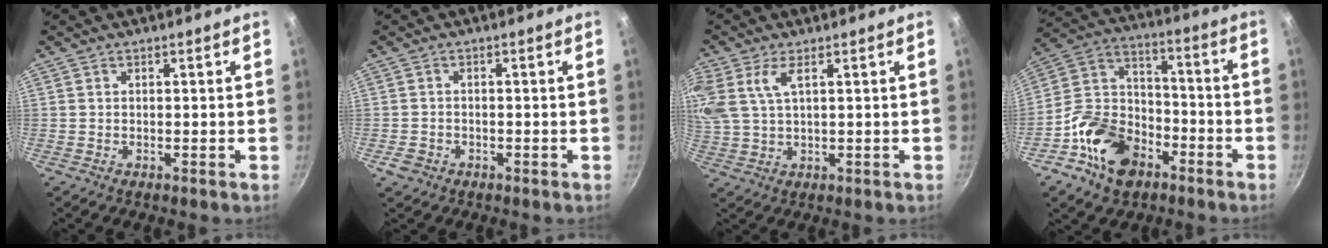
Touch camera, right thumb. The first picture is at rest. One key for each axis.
{"total": 2.6, "fx": -1.2, "fy": 2.1, "fz": 1.0, "tx": -0.018, "ty": 0.012, "tz": -0.016}
{"total": 9.6, "fx": 4.2, "fy": 5.1, "fz": 7.1, "tx": -0.155, "ty": 0.007, "tz": 0.087}
{"total": 16.3, "fx": -8.3, "fy": 11.2, "fz": 8.4, "tx": -0.131, "ty": 0.064, "tz": -0.161}